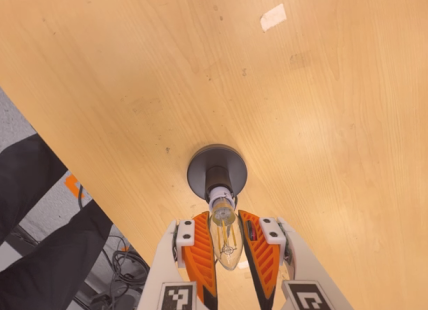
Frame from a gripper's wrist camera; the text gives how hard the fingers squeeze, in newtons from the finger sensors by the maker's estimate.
{"total": 14.1, "left": 13.4, "right": 14.7}